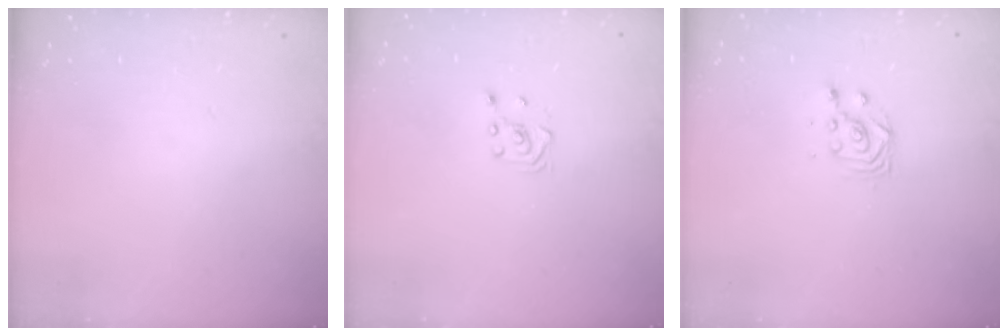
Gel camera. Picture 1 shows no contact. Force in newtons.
{"total": 2.8, "press": 2.6, "slide": 1.1}
{"total": 2.9, "press": 2.9, "slide": 0.4}